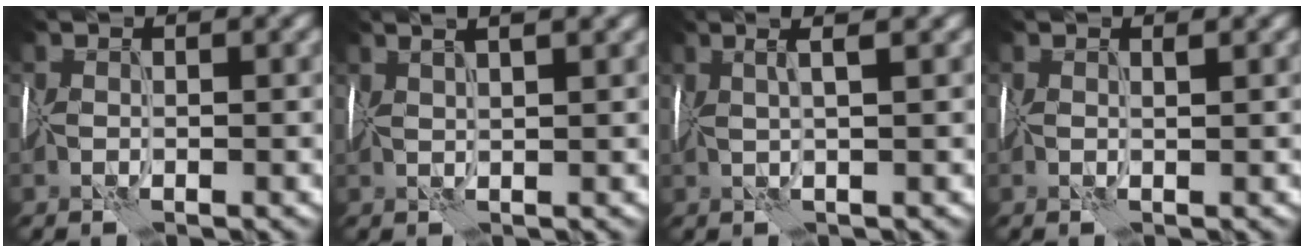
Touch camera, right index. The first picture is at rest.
{"total": 4.1, "force": [2.7, 1.1, 2.9], "torque": [-0.024, 0.031, 0.021]}
{"total": 3.0, "force": [1.6, 0.4, 2.5], "torque": [-0.029, 0.016, 0.007]}
{"total": 0.7, "force": [0.6, -0.1, 0.4], "torque": [-0.002, 0.003, 0.011]}